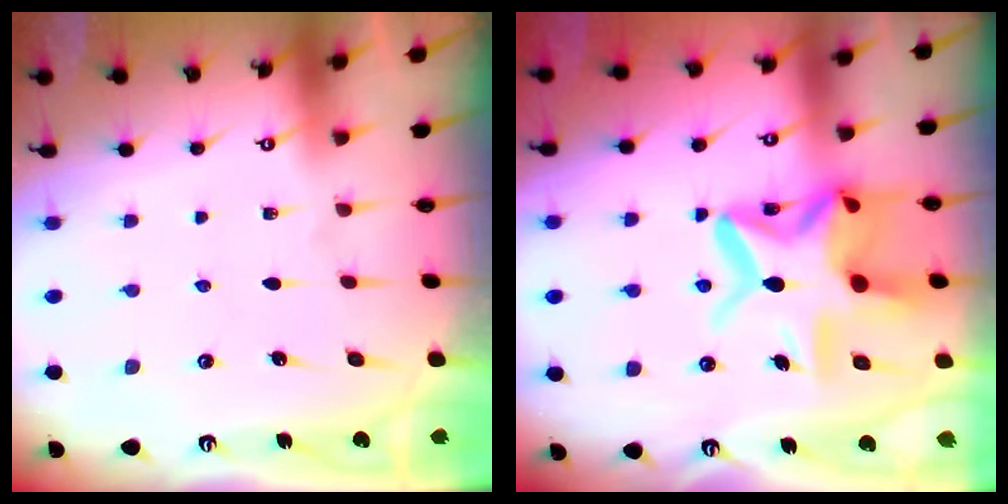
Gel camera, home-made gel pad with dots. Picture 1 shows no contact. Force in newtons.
{"total": 17.4, "press": 17.2, "slide": 2.4}